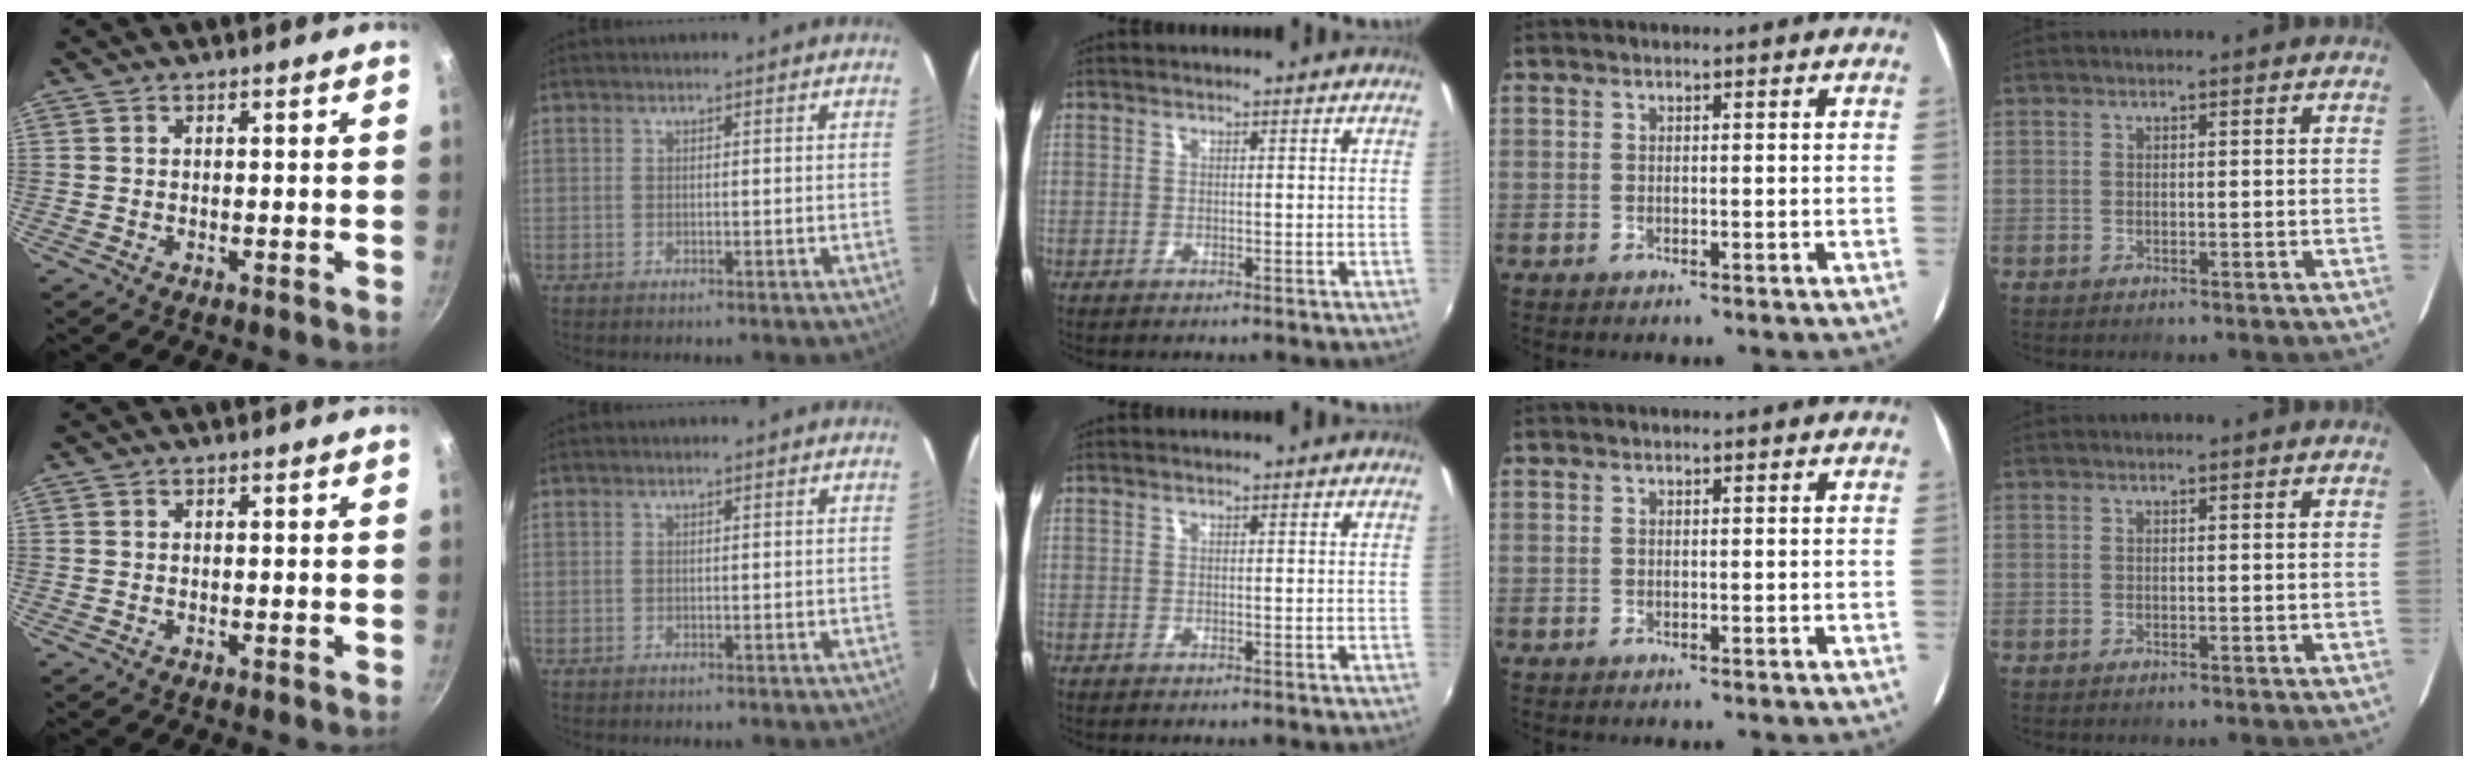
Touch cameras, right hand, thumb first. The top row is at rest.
{}